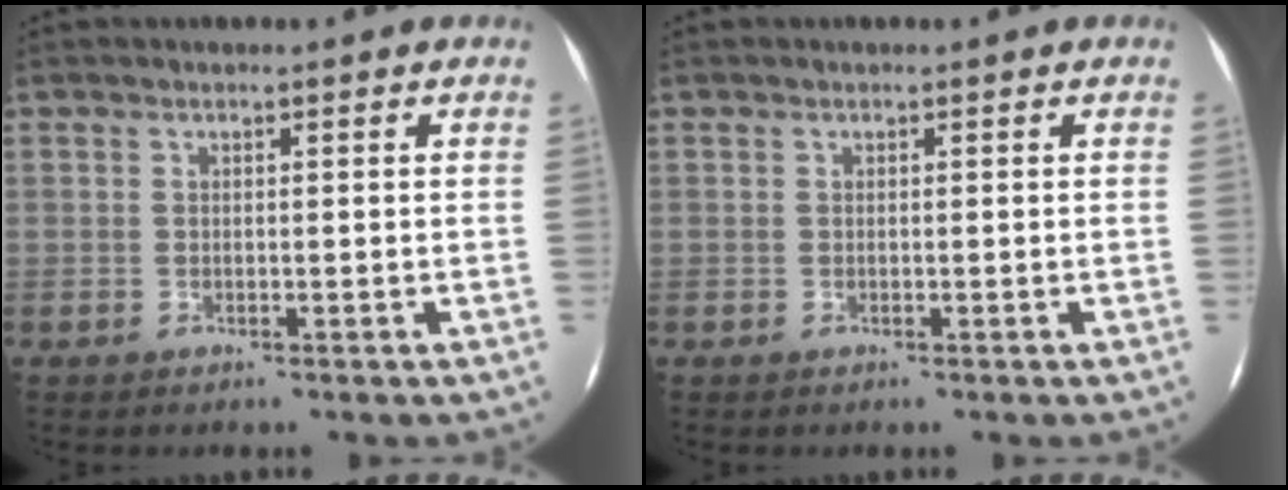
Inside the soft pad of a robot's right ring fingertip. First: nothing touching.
{"total": 0.0}